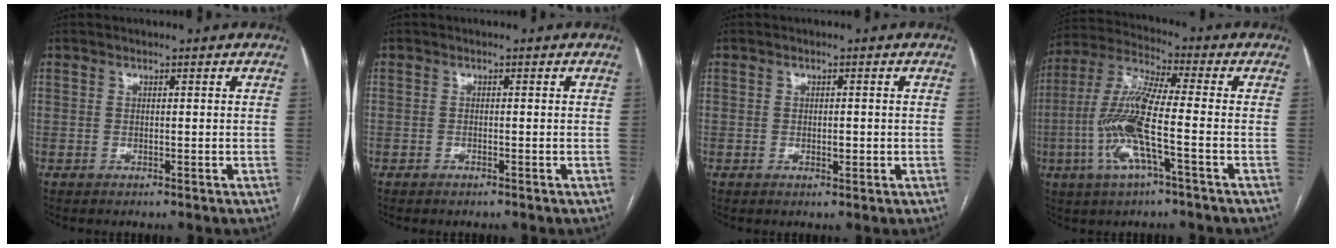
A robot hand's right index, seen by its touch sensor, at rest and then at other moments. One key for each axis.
{"total": 0.6, "fx": -0.5, "fy": 0.1, "fz": 0.3, "tx": -0.010, "ty": -0.001, "tz": -0.007}
{"total": 1.4, "fx": -0.2, "fy": 0.7, "fz": 1.3, "tx": -0.019, "ty": 0.000, "tz": -0.001}
{"total": 12.7, "fx": -3.2, "fy": 1.2, "fz": 12.3, "tx": -0.261, "ty": 0.001, "tz": -0.067}